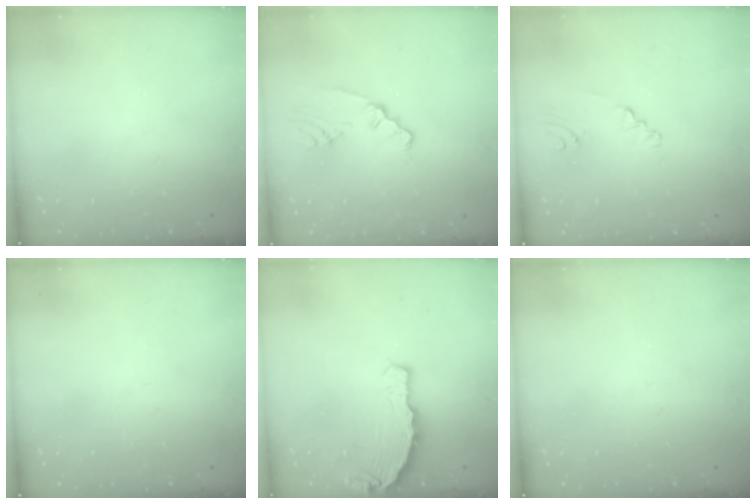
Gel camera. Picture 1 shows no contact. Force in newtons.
{"total": 2.1, "press": 1.6, "slide": 1.3}
{"total": 2.0, "press": 1.6, "slide": 1.2}
{"total": 0.0}
{"total": 4.7, "press": 4.7, "slide": 0.5}
{"total": 0.0}